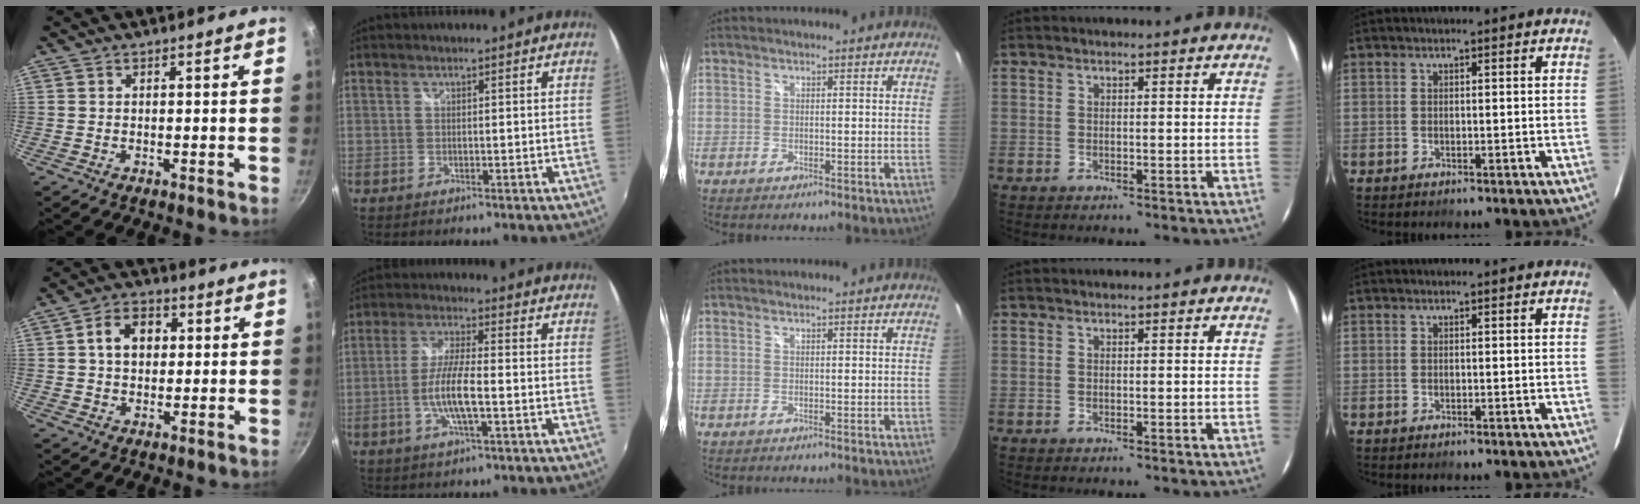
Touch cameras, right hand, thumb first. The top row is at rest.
{"thumb": {"total": 7.3, "force": [1.3, 5.5, 4.6], "torque": [-0.052, 0.012, 0.011]}, "index": {"total": 7.9, "force": [-2.2, 1.1, 7.5], "torque": [-0.151, -0.003, -0.043]}}